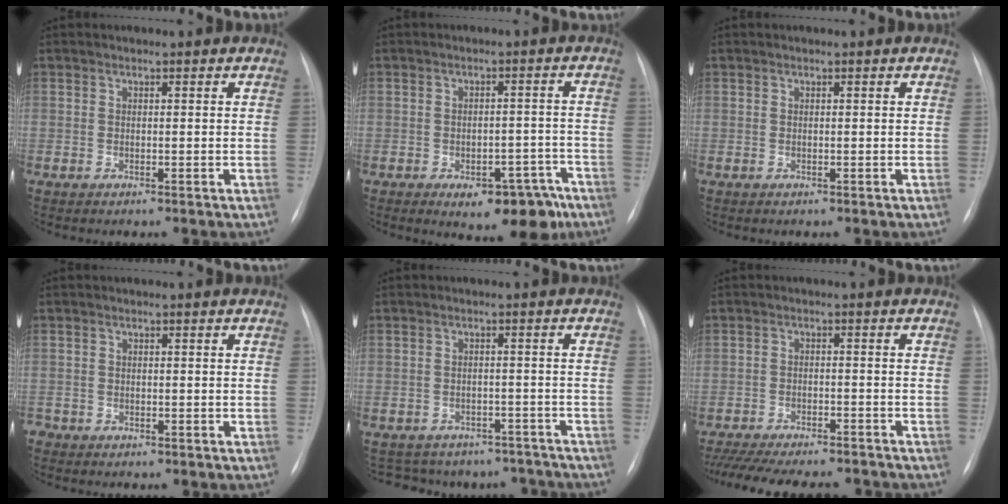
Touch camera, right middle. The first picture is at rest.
{"total": 9.2, "force": [-5.8, 4.3, 5.7], "torque": [-0.055, 0.023, -0.069]}
{"total": 0.0}
{"total": 1.2, "force": [-0.9, 0.8, 0.1], "torque": [-0.002, 0.002, -0.014]}
{"total": 13.1, "force": [-11.5, 5.9, 2.0], "torque": [-0.035, 0.024, -0.128]}
{"total": 17.5, "force": [-15.4, 4.0, 7.2], "torque": [-0.168, -0.018, -0.214]}